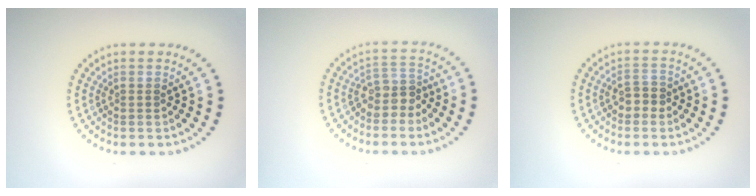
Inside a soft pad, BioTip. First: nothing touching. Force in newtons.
{"total": 2.5, "press": 2.0, "slide": 1.5}
{"total": 1.8, "press": 1.8, "slide": 0.5}